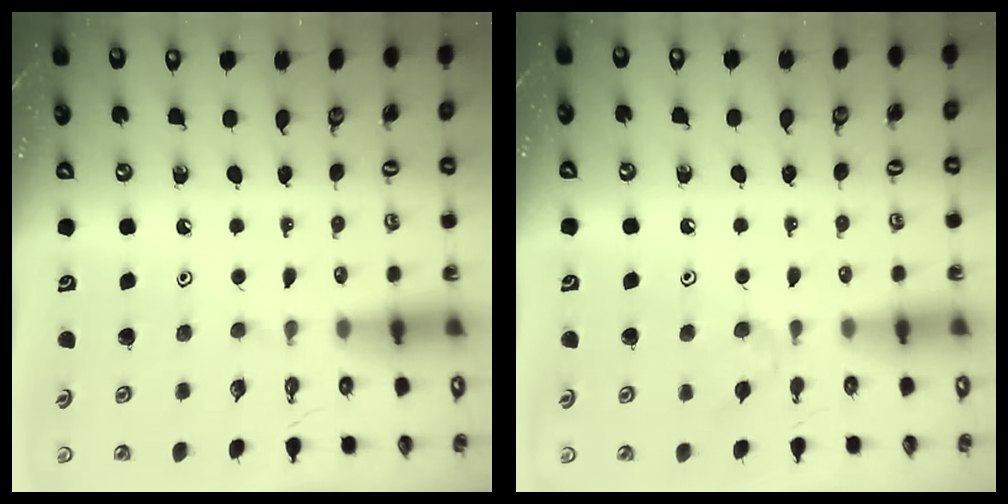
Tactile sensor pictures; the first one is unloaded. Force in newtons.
{"total": 4.1, "press": 4.0, "slide": 0.9}